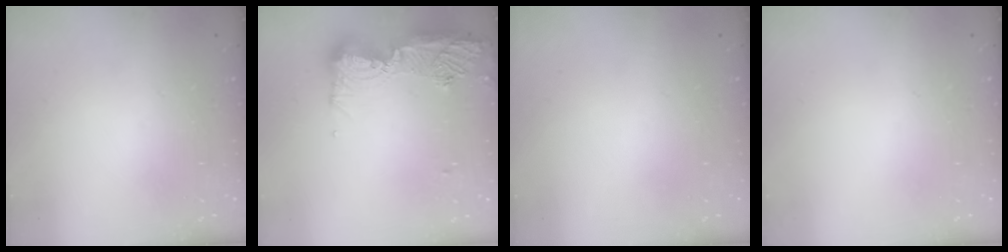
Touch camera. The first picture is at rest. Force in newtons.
{"total": 17.6, "press": 16.5, "slide": 6.2}
{"total": 0.0}
{"total": 0.0}